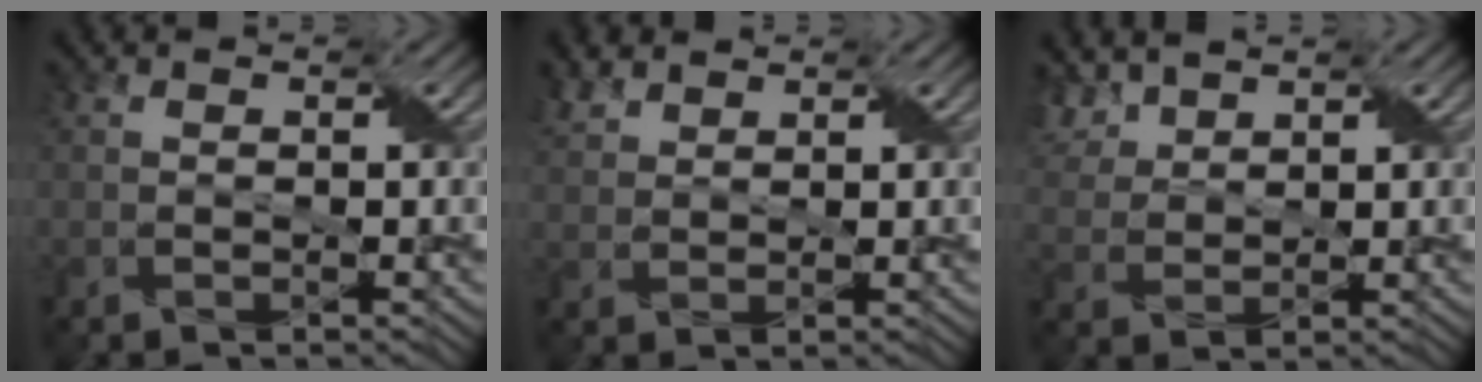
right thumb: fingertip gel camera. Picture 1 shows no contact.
{"total": 3.0, "force": [2.4, 1.4, 1.1], "torque": [-0.034, 0.011, 0.053]}
{"total": 4.1, "force": [3.2, 1.9, 1.9], "torque": [-0.057, 0.010, 0.069]}